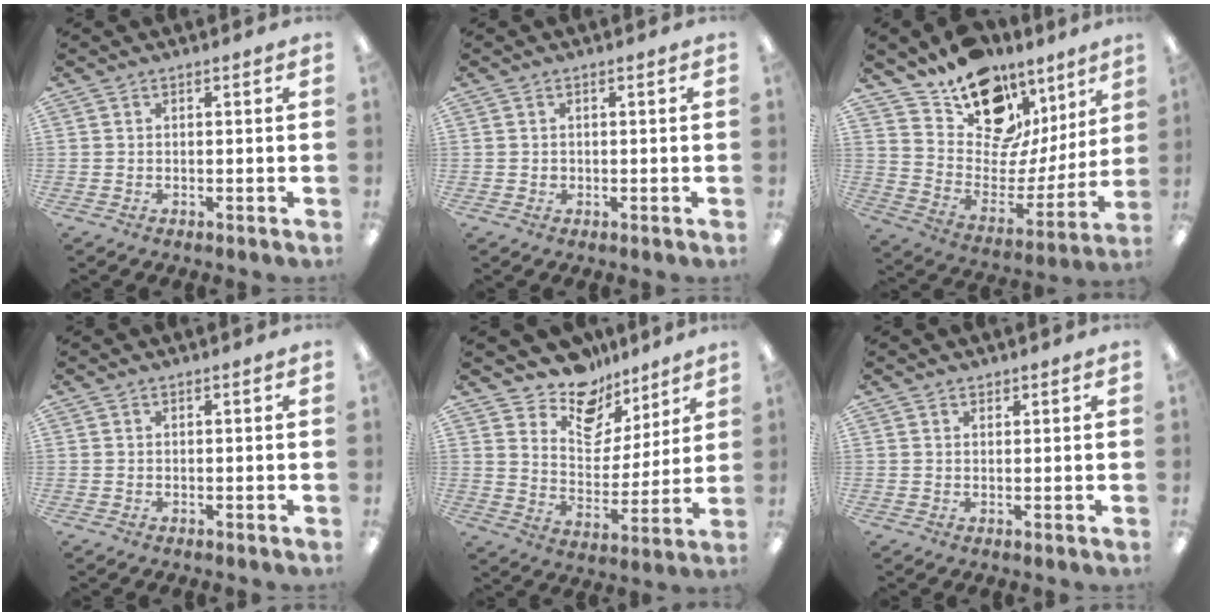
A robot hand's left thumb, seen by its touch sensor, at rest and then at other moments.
{"total": 0.5, "force": [0.0, 0.5, 0.1], "torque": [-0.003, 0.004, -0.001]}
{"total": 15.7, "force": [12.0, 8.3, 6.0], "torque": [-0.110, -0.098, 0.216]}
{"total": 0.0}
{"total": 13.1, "force": [10.7, 6.9, 3.0], "torque": [-0.056, -0.088, 0.199]}
{"total": 1.0, "force": [0.9, 0.4, 0.1], "torque": [-0.001, 0.000, 0.018]}